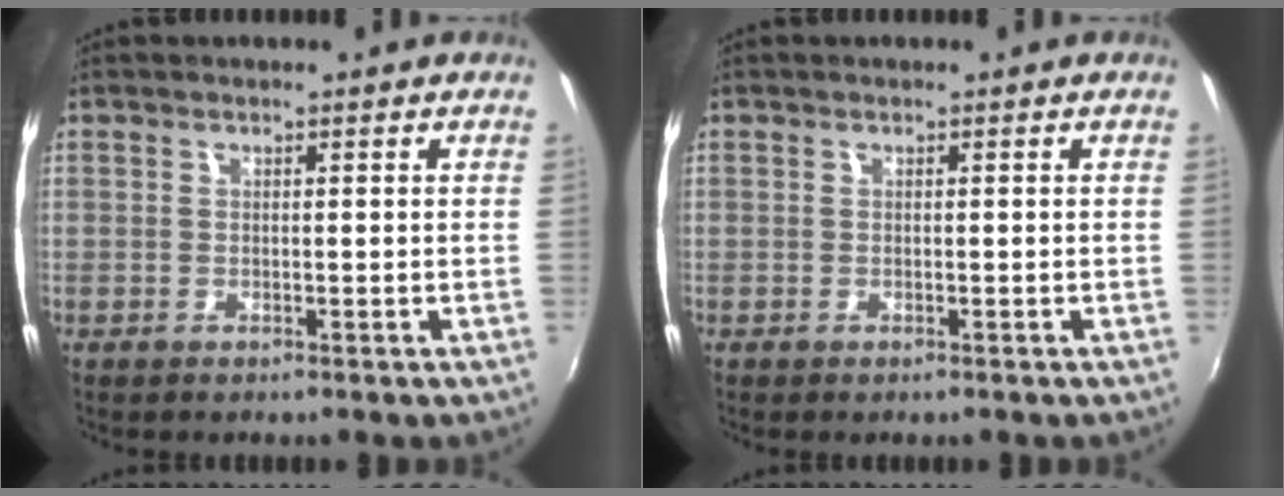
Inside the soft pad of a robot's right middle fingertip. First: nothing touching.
{"total": 0.0}